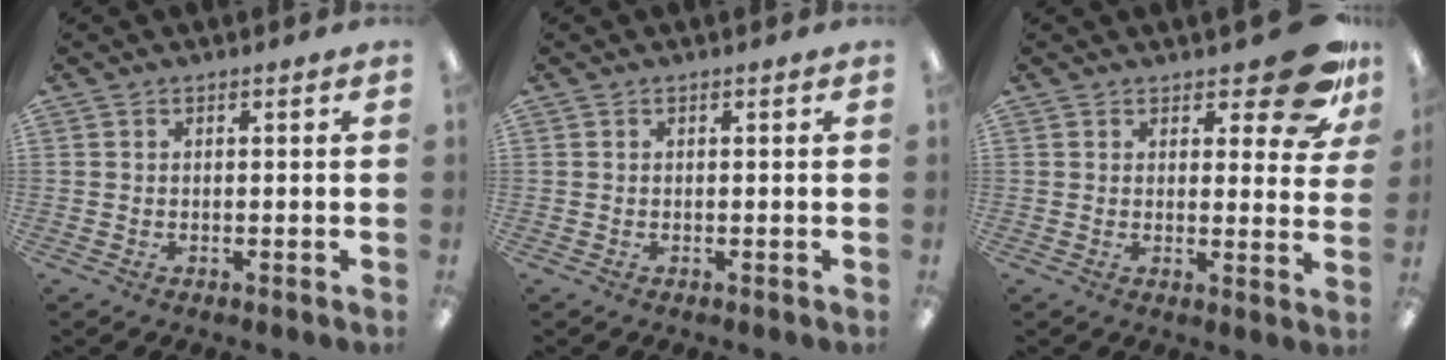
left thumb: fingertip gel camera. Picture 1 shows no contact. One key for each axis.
{"total": 0.0}
{"total": 11.0, "fx": 7.3, "fy": 3.8, "fz": 7.4, "tx": -0.089, "ty": -0.044, "tz": 0.125}